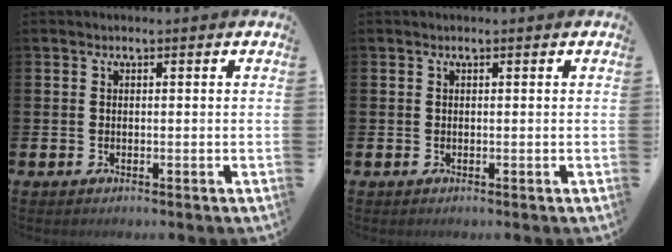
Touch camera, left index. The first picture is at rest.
{"total": 0.0}